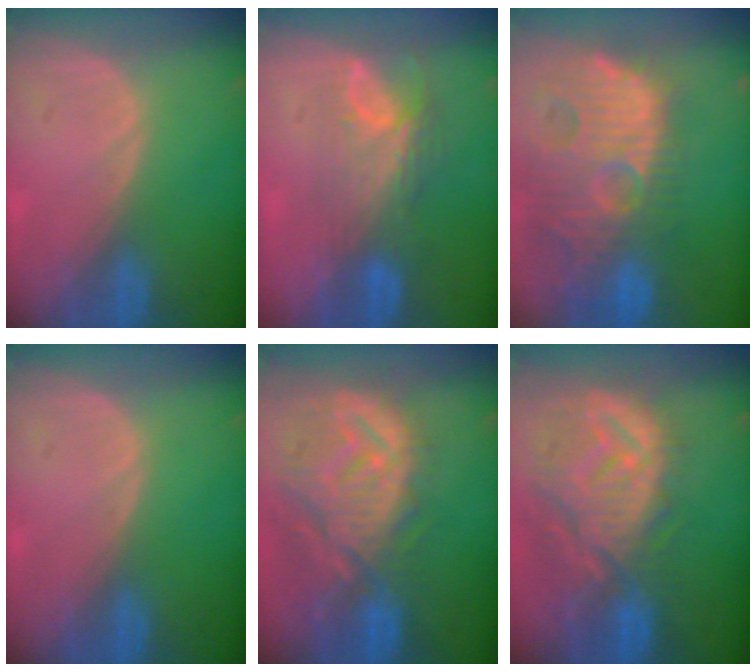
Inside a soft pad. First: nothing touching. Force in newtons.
{"total": 7.8, "press": 6.7, "slide": 4.1}
{"total": 14.6, "press": 12.6, "slide": 7.3}
{"total": 0.0}
{"total": 12.7, "press": 11.2, "slide": 5.9}
{"total": 12.7, "press": 11.2, "slide": 5.9}